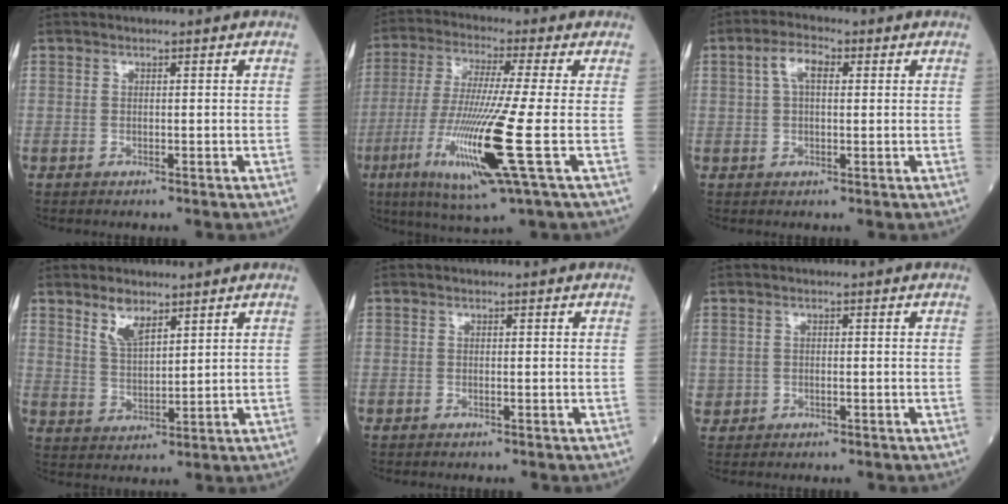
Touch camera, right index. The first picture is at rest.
{"total": 15.0, "force": [-4.5, -1.0, 14.3], "torque": [-0.300, -0.034, -0.089]}
{"total": 4.2, "force": [1.3, 1.8, 3.6], "torque": [-0.074, 0.020, 0.024]}
{"total": 5.0, "force": [3.4, 1.8, 3.1], "torque": [-0.066, -0.002, 0.072]}
{"total": 0.0}
{"total": 1.3, "force": [-0.2, 1.2, 0.6], "torque": [-0.012, 0.005, 0.002]}